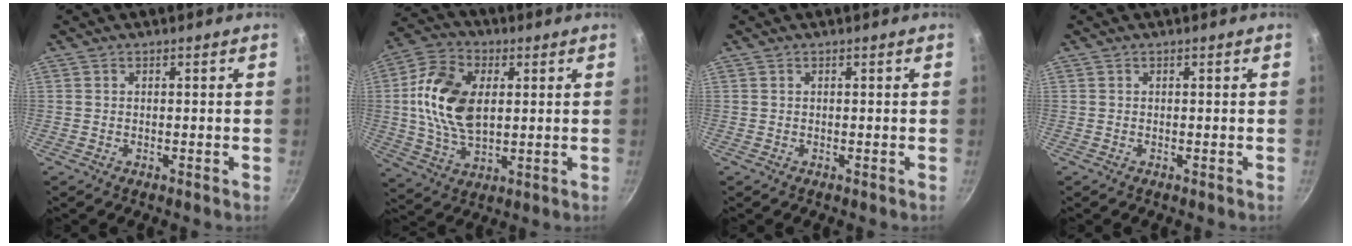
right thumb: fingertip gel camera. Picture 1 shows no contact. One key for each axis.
{"total": 15.3, "fx": 2.2, "fy": 9.4, "fz": 11.8, "tx": -0.206, "ty": 0.000, "tz": 0.035}
{"total": 0.0}
{"total": 0.0}